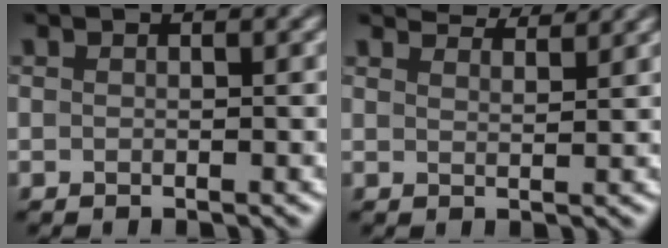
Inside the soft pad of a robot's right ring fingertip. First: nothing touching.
{"total": 3.9, "force": [3.7, 0.4, 1.0], "torque": [-0.013, 0.004, 0.049]}